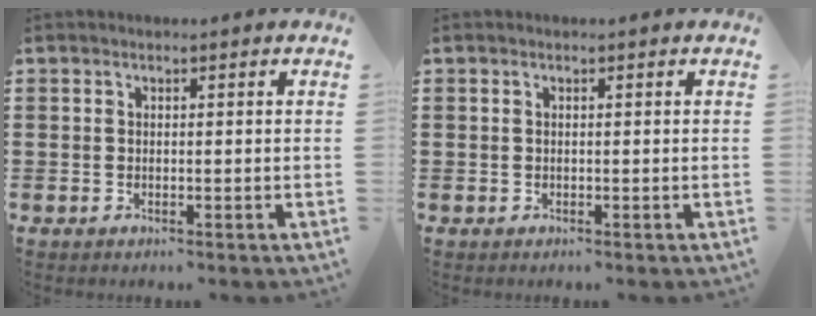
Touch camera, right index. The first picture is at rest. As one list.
[{"total": 0.0}]